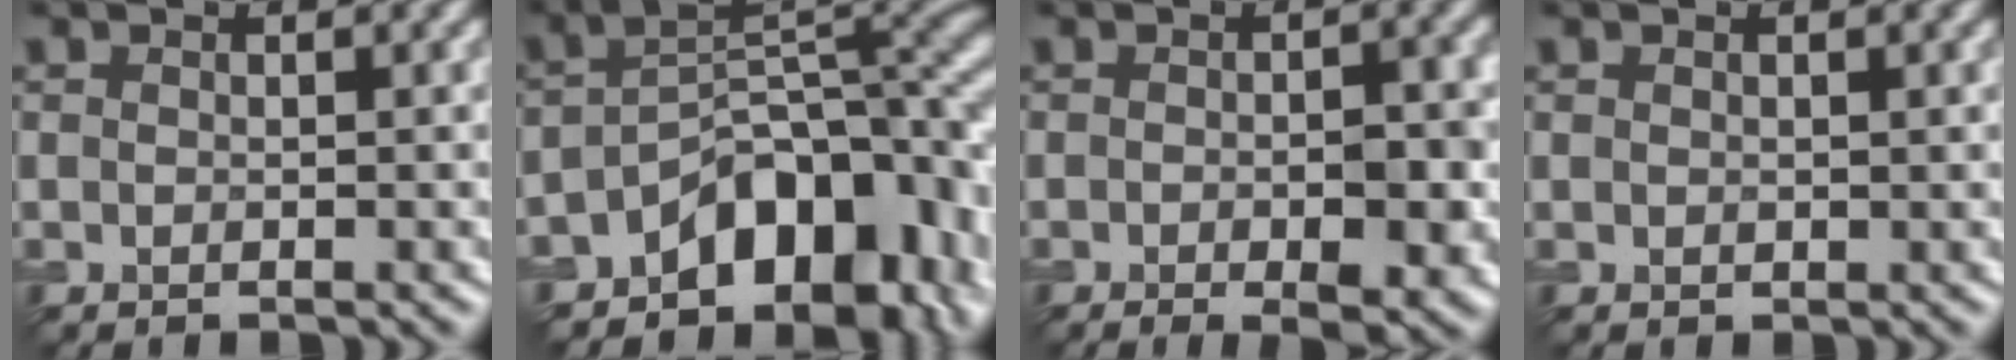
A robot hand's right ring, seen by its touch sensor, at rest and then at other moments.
{"total": 11.4, "force": [-5.7, 6.5, 7.4], "torque": [-0.104, -0.002, -0.086]}
{"total": 4.3, "force": [-1.6, 1.2, 3.8], "torque": [-0.071, -0.002, -0.007]}
{"total": 0.5, "force": [0.2, -0.2, -0.4], "torque": [-0.006, 0.000, 0.013]}